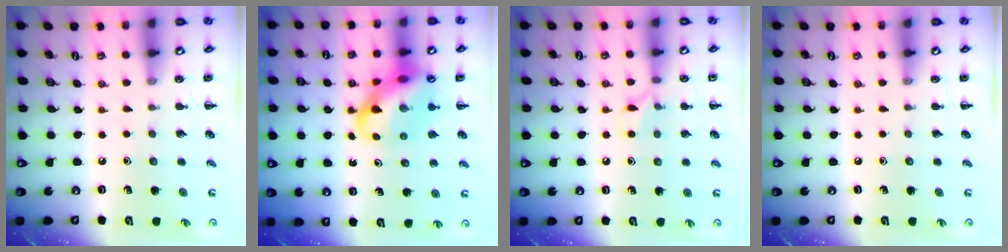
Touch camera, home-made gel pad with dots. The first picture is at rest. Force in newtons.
{"total": 14.2, "press": 13.7, "slide": 3.7}
{"total": 6.3, "press": 6.1, "slide": 1.5}
{"total": 0.0}